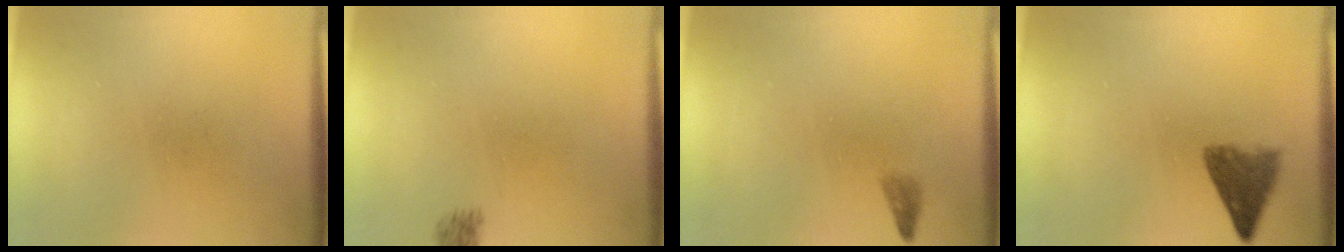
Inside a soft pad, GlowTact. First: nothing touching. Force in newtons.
{"total": 1.8}
{"total": 0.9}
{"total": 4.3}